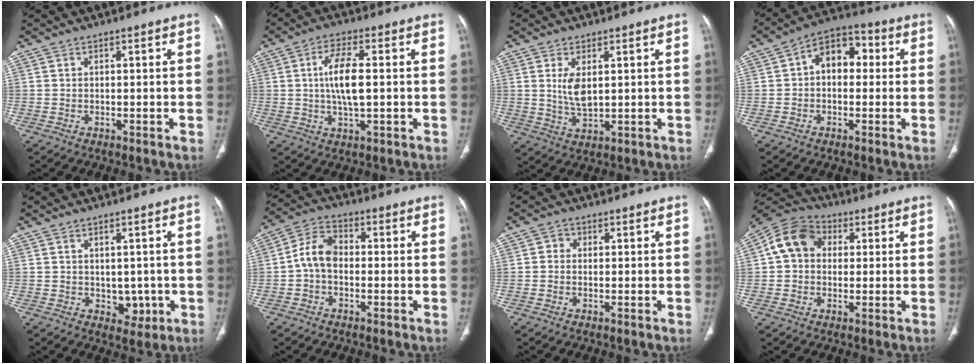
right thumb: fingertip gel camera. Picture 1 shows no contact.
{"total": 8.5, "force": [0.5, 3.0, 7.9], "torque": [-0.161, 0.001, 0.006]}
{"total": 5.4, "force": [1.3, 2.7, 4.6], "torque": [-0.086, -0.014, 0.033]}
{"total": 9.3, "force": [1.0, 6.3, 6.7], "torque": [-0.070, 0.031, 0.004]}
{"total": 3.9, "force": [-0.4, 3.0, 2.5], "torque": [-0.010, -0.003, 0.006]}
{"total": 7.0, "force": [-0.8, 4.9, 4.9], "torque": [-0.081, 0.024, -0.029]}
{"total": 1.8, "force": [0.1, 1.7, 0.7], "torque": [0.000, 0.005, -0.002]}
{"total": 10.3, "force": [1.9, 8.3, 5.7], "torque": [-0.093, 0.023, 0.020]}